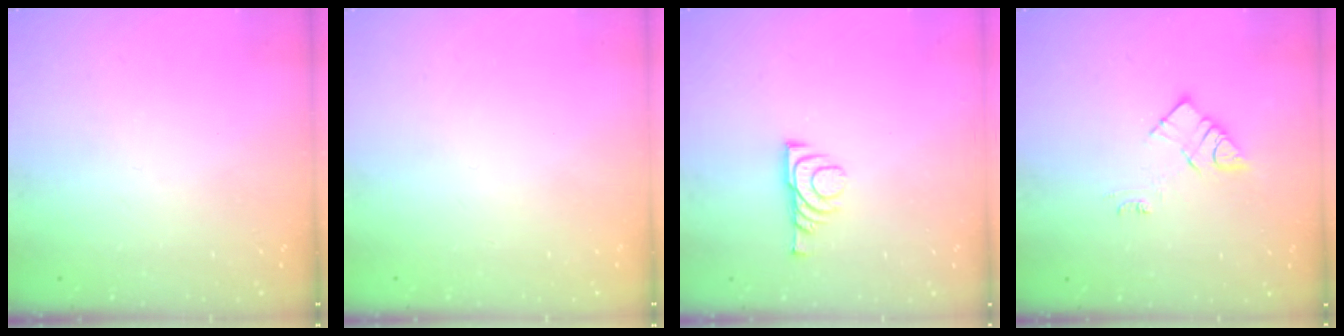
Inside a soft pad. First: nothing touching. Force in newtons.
{"total": 1.5, "press": 1.5, "slide": 0.1}
{"total": 7.2, "press": 7.1, "slide": 1.1}
{"total": 8.7, "press": 8.7, "slide": 0.3}